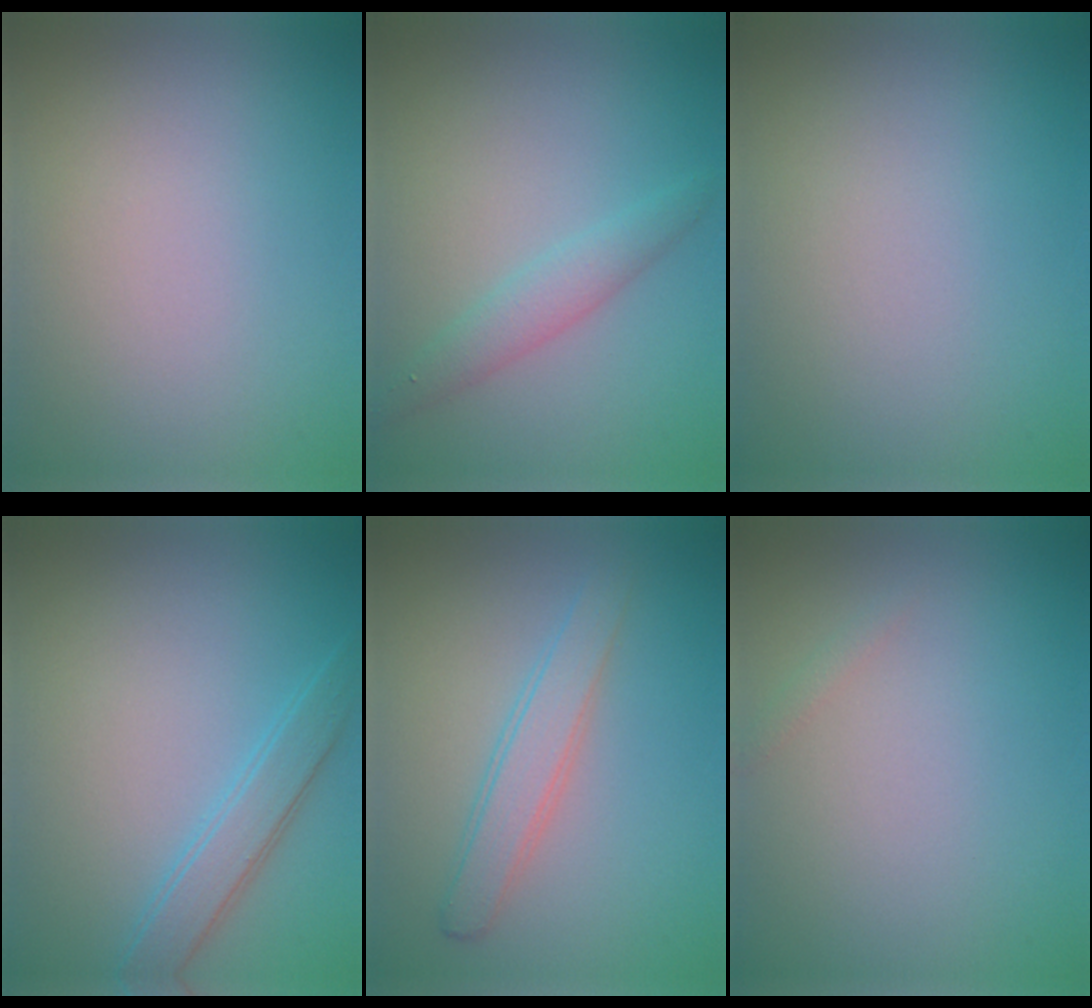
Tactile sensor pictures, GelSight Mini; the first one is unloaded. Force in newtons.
{"total": 2.2, "press": 2.2, "slide": 0.1}
{"total": 0.0}
{"total": 2.8, "press": 2.8, "slide": 0.1}
{"total": 2.6, "press": 2.6, "slide": 0.2}
{"total": 0.6, "press": 0.6, "slide": 0.0}